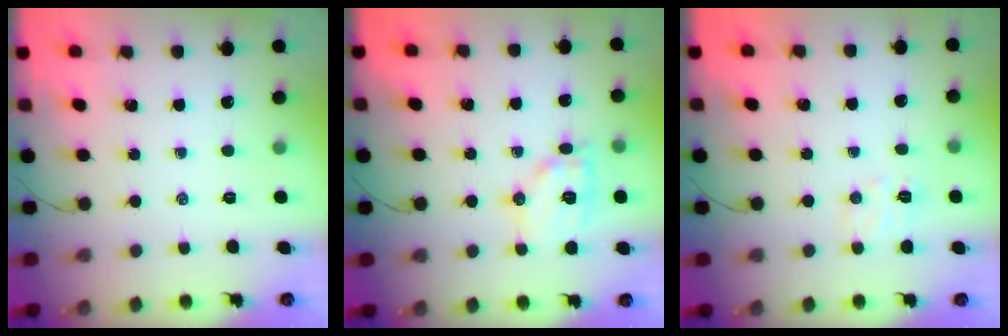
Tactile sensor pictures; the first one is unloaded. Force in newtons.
{"total": 11.4, "press": 11.4, "slide": 0.5}
{"total": 6.5, "press": 6.4, "slide": 1.2}